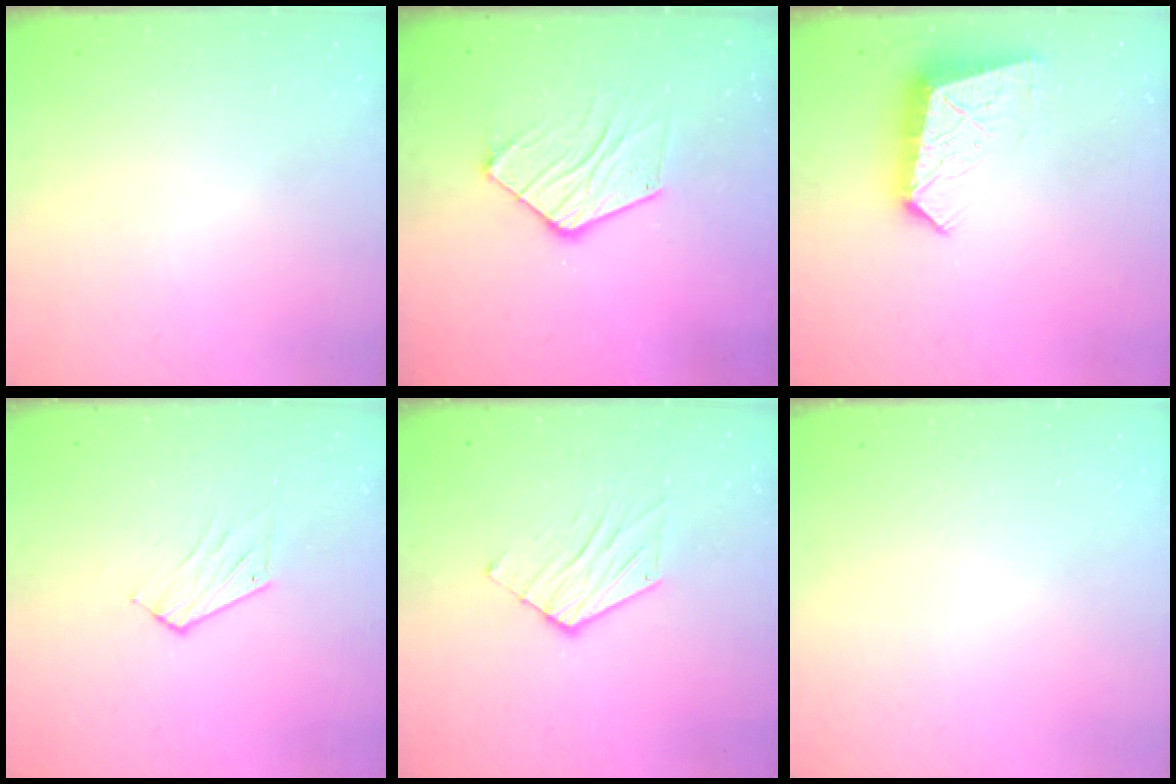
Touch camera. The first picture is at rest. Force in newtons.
{"total": 11.9, "press": 11.8, "slide": 0.9}
{"total": 9.5, "press": 9.5, "slide": 0.9}
{"total": 5.4, "press": 5.4, "slide": 0.5}
{"total": 8.2, "press": 8.2, "slide": 0.3}
{"total": 0.0}